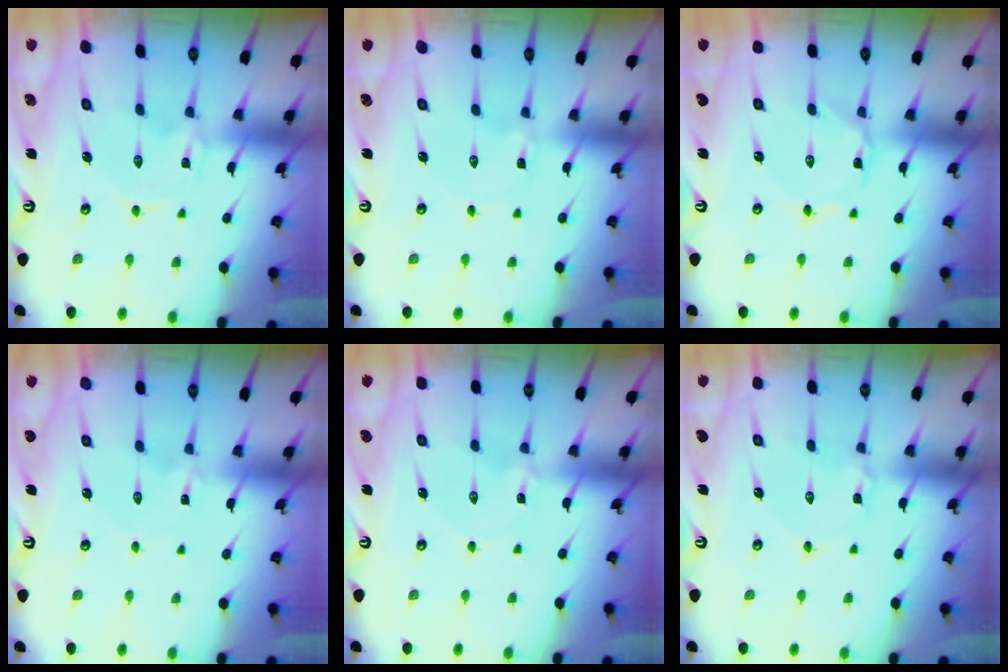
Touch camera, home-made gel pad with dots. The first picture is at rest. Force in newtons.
{"total": 0.0}
{"total": 1.4, "press": 1.3, "slide": 0.2}
{"total": 0.0}
{"total": 0.0}
{"total": 3.1, "press": 3.1, "slide": 0.4}